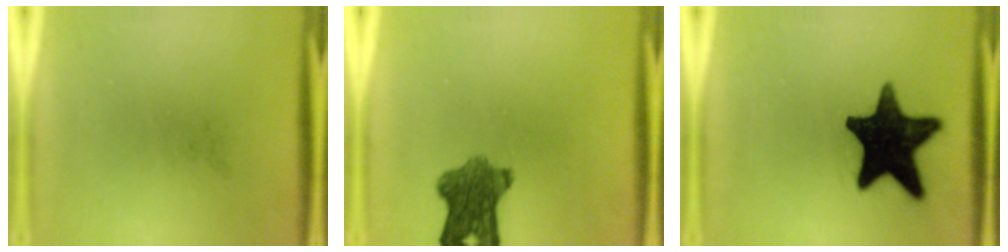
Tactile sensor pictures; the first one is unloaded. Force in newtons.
{"total": 8.1}
{"total": 17.2}